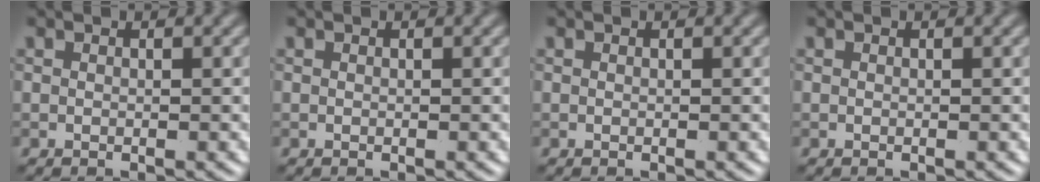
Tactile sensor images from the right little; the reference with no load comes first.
{"total": 0.0}
{"total": 0.0}
{"total": 0.0}